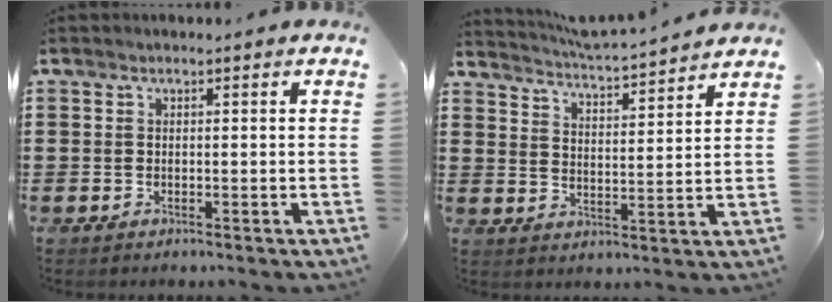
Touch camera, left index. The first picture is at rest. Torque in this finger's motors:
{"motor_torque": [2.14, 0.00, 0.01, 0.07]}